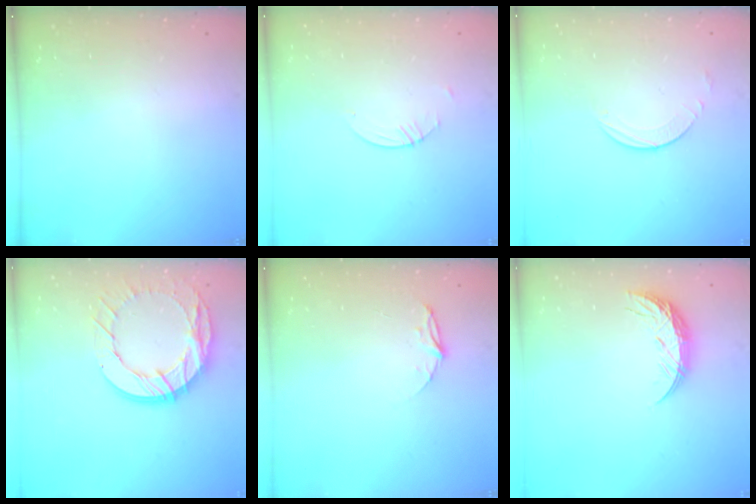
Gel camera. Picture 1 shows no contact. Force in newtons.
{"total": 0.8, "press": 0.8, "slide": 0.2}
{"total": 3.2, "press": 3.2, "slide": 0.3}
{"total": 16.6, "press": 16.6, "slide": 1.5}
{"total": 4.4, "press": 4.4, "slide": 0.4}
{"total": 8.2, "press": 8.2, "slide": 0.8}